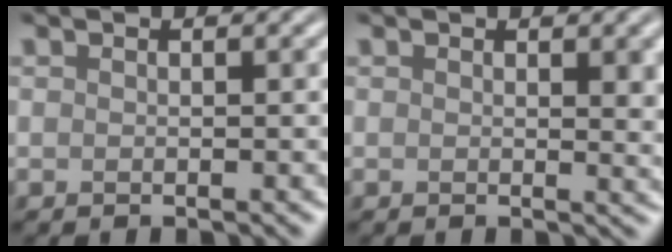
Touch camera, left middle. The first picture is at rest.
{"total": 2.5, "force": [0.6, 0.6, 2.4], "torque": [-0.023, -0.001, 0.008]}